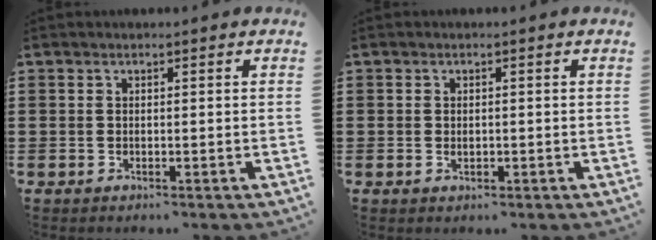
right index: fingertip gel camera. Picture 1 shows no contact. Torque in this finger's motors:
{"motor_torque": [0.01, 0.00, 0.02, 0.02]}